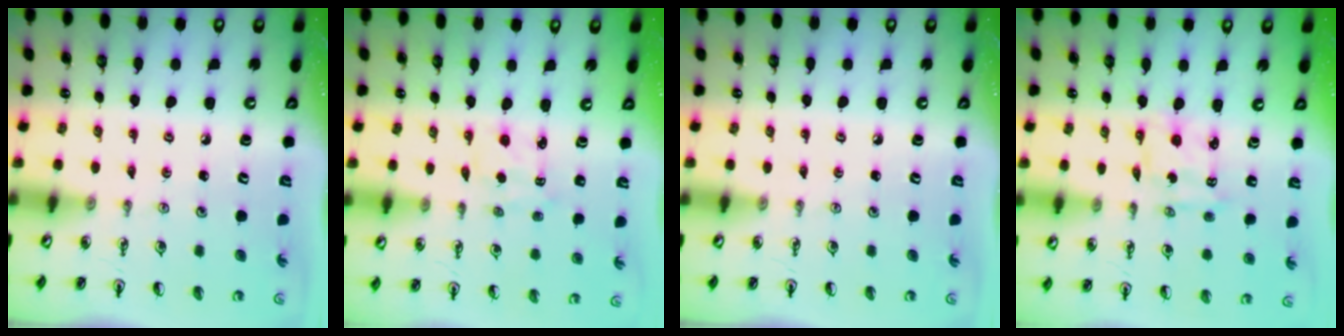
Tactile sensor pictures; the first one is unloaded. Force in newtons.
{"total": 2.4, "press": 2.4, "slide": 0.3}
{"total": 0.0}
{"total": 2.1, "press": 2.1, "slide": 0.1}